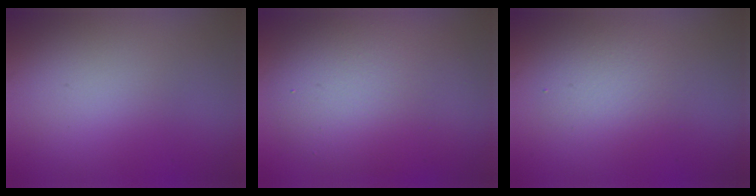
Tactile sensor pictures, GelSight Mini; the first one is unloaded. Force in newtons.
{"total": 8.0, "press": 7.9, "slide": 0.7}
{"total": 2.8, "press": 2.8, "slide": 0.3}